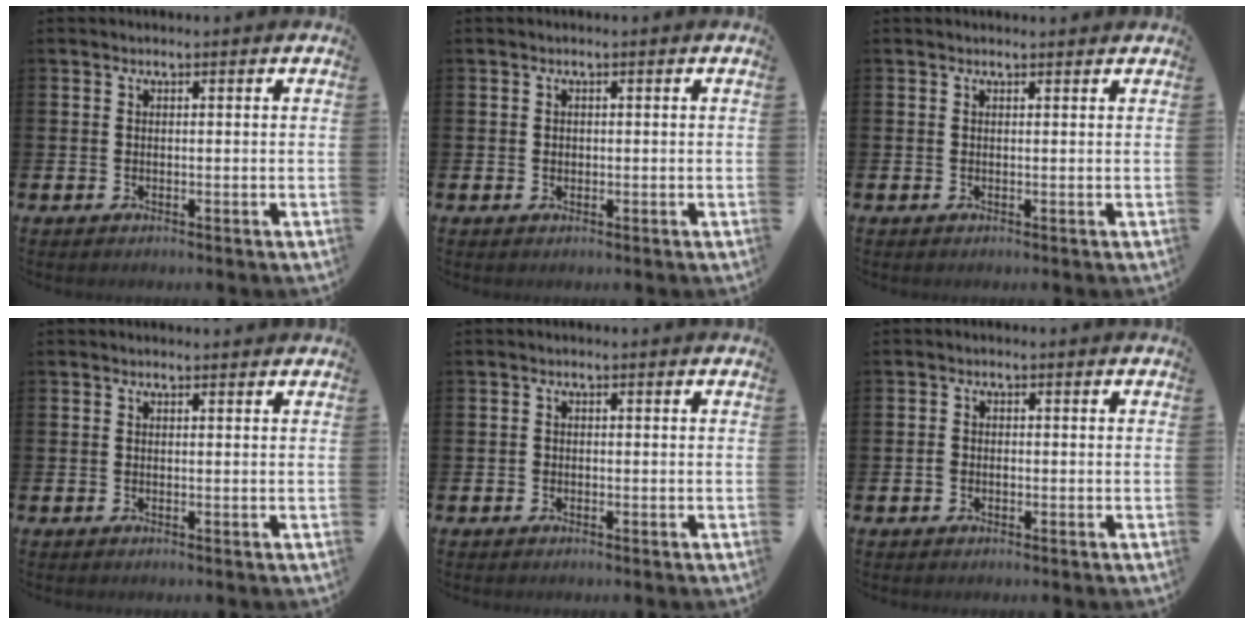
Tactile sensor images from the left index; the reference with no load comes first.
{"total": 0.7, "force": [0.2, 0.6, 0.2], "torque": [0.008, 0.002, -0.001]}
{"total": 0.5, "force": [0.5, 0.0, 0.1], "torque": [0.009, -0.005, 0.007]}
{"total": 0.0}
{"total": 0.8, "force": [-0.4, 0.6, 0.2], "torque": [-0.007, 0.005, -0.010]}
{"total": 1.2, "force": [-0.4, 1.0, 0.5], "torque": [-0.006, 0.004, -0.012]}